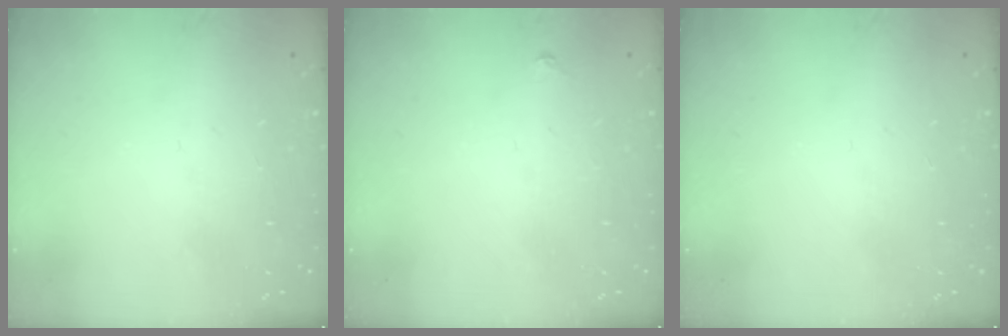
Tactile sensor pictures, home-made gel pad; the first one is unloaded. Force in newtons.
{"total": 3.0, "press": 3.0, "slide": 0.5}
{"total": 0.0}